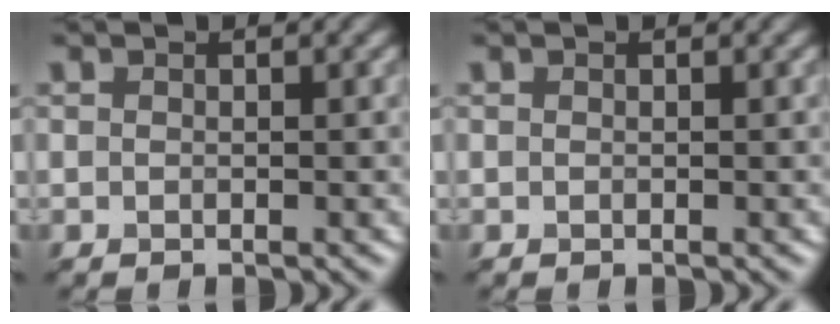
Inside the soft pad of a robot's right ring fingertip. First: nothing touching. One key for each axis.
{"total": 0.0}